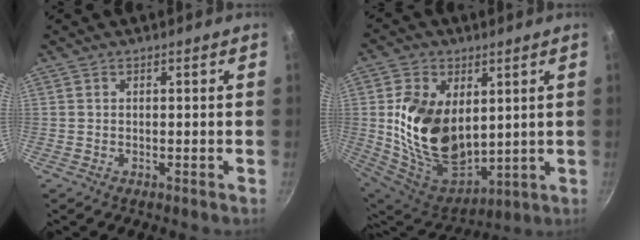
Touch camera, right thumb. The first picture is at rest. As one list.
[{"total": 19.8, "force": [2.6, 12.4, 15.3], "torque": [-0.257, -0.024, 0.074]}]